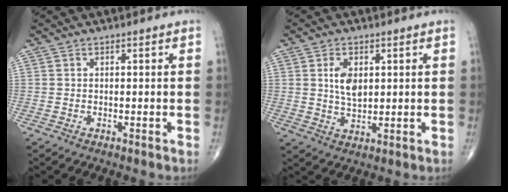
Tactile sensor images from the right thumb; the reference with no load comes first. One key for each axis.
{"total": 5.5, "fx": 1.4, "fy": 3.2, "fz": 4.2, "tx": -0.068, "ty": -0.011, "tz": 0.027}